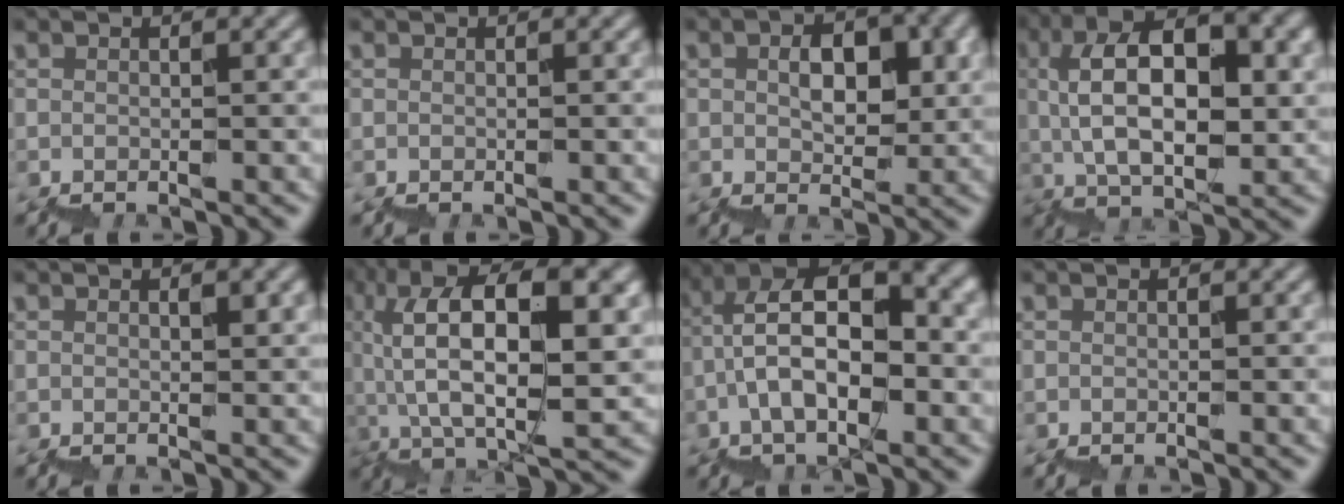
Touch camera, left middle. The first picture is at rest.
{"total": 0.0}
{"total": 3.8, "force": [2.2, 2.2, 2.2], "torque": [-0.023, 0.016, 0.032]}
{"total": 9.6, "force": [3.7, 3.9, 7.9], "torque": [-0.131, 0.023, 0.062]}
{"total": 1.0, "force": [0.9, 0.1, 0.5], "torque": [-0.004, 0.003, 0.005]}
{"total": 10.8, "force": [4.8, 3.6, 8.9], "torque": [-0.156, 0.023, 0.082]}
{"total": 8.4, "force": [0.0, 4.4, 7.1], "torque": [-0.129, 0.029, -0.001]}
{"total": 0.0}